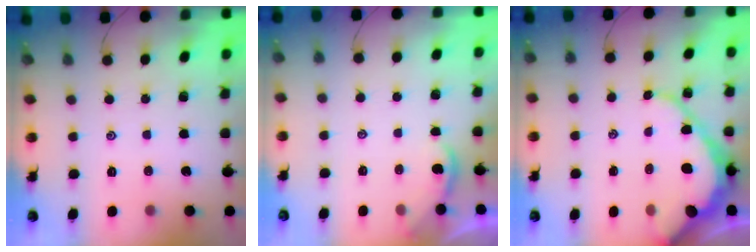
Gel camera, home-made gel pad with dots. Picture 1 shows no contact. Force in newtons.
{"total": 1.2, "press": 1.2, "slide": 0.1}
{"total": 12.4, "press": 12.3, "slide": 1.4}